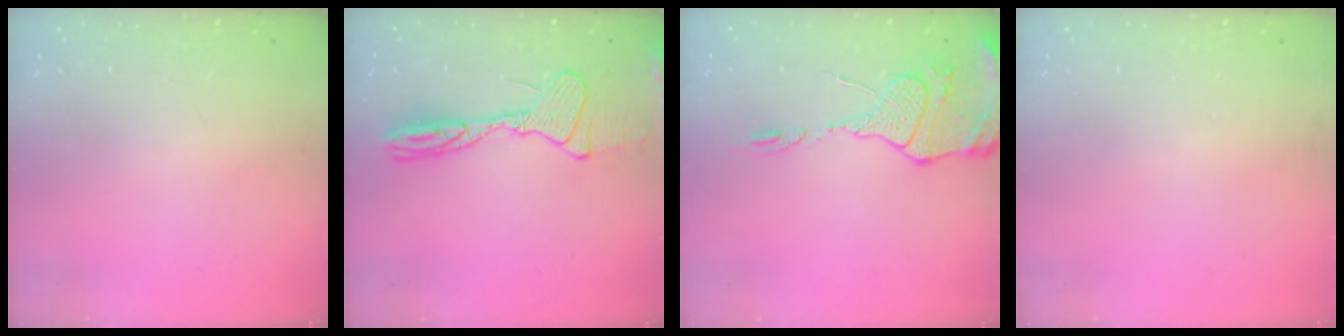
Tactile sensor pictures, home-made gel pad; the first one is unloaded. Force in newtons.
{"total": 13.1, "press": 13.1, "slide": 0.3}
{"total": 13.6, "press": 13.5, "slide": 1.1}
{"total": 2.9, "press": 2.4, "slide": 1.6}